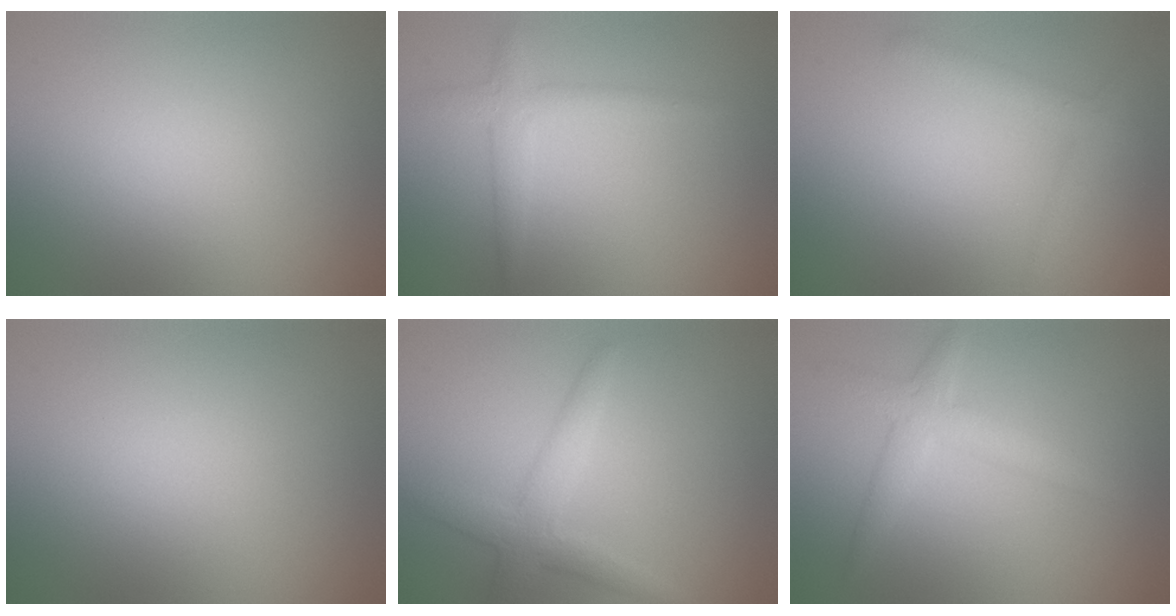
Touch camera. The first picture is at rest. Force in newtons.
{"total": 2.1, "press": 2.1, "slide": 0.1}
{"total": 2.4, "press": 2.4, "slide": 0.1}
{"total": 0.0}
{"total": 3.0, "press": 3.0, "slide": 0.1}
{"total": 2.7, "press": 2.7, "slide": 0.0}